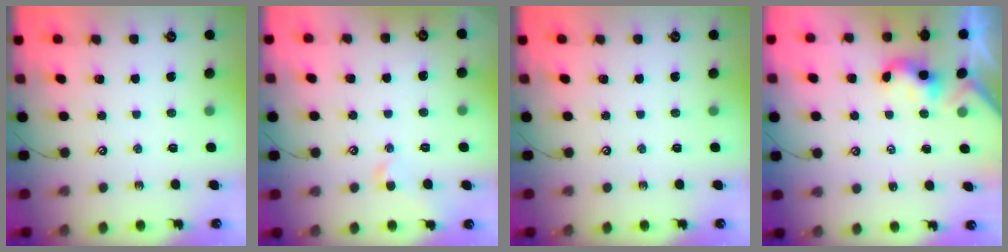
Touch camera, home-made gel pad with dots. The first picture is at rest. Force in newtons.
{"total": 0.5, "press": 0.5, "slide": 0.3}
{"total": 0.0}
{"total": 2.0, "press": 2.0, "slide": 0.2}